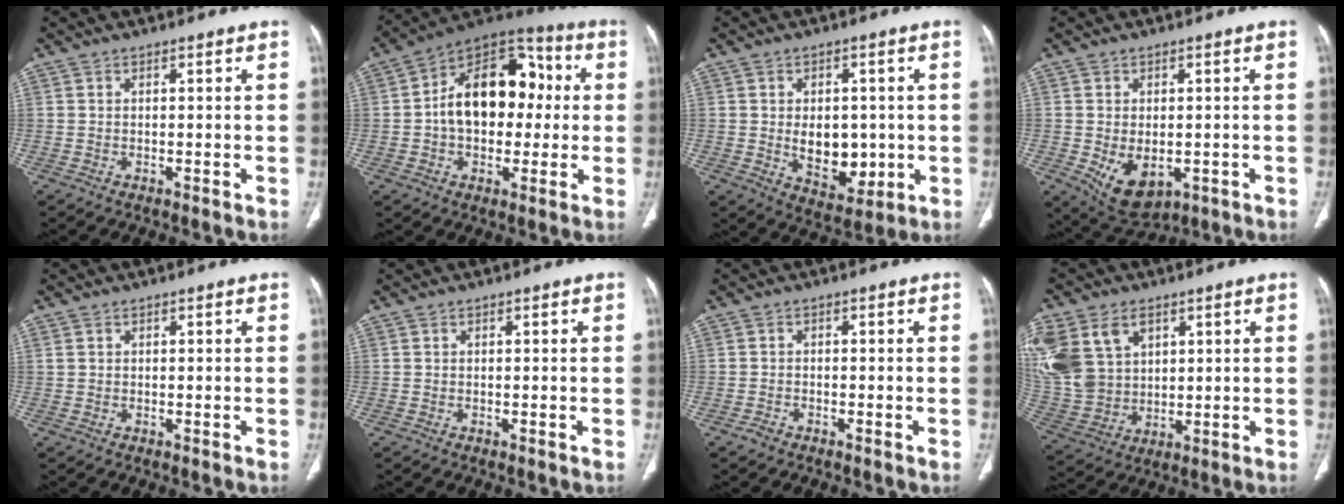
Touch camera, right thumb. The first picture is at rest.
{"total": 18.7, "force": [1.0, 12.5, 13.8], "torque": [-0.171, 0.040, 0.007]}
{"total": 10.2, "force": [-0.6, 6.8, 7.5], "torque": [-0.070, -0.009, 0.010]}
{"total": 8.2, "force": [-2.0, 5.3, 6.0], "torque": [-0.085, -0.007, -0.012]}
{"total": 0.8, "force": [0.5, 0.5, 0.4], "torque": [-0.009, 0.006, 0.012]}
{"total": 0.0}
{"total": 1.2, "force": [-1.0, 0.6, 0.4], "torque": [-0.012, 0.001, -0.021]}
{"total": 19.9, "force": [7.3, 14.6, 11.3], "torque": [-0.267, 0.006, 0.163]}